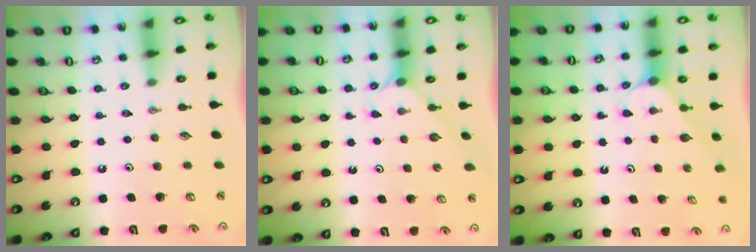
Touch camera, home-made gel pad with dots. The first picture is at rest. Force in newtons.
{"total": 1.6, "press": 1.6, "slide": 0.3}
{"total": 1.0, "press": 0.9, "slide": 0.2}